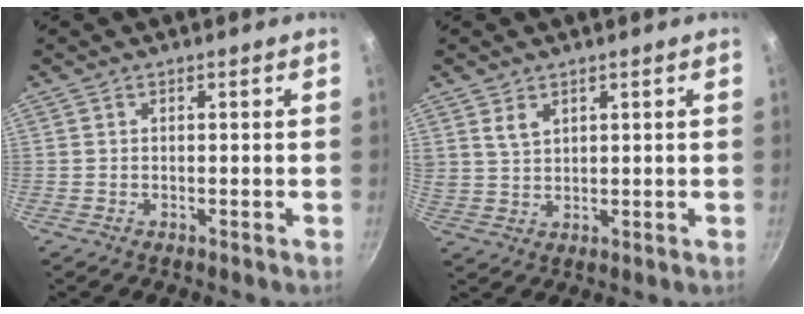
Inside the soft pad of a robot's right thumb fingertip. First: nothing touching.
{"total": 3.8, "force": [2.1, 2.2, 2.3], "torque": [-0.038, -0.007, 0.044]}